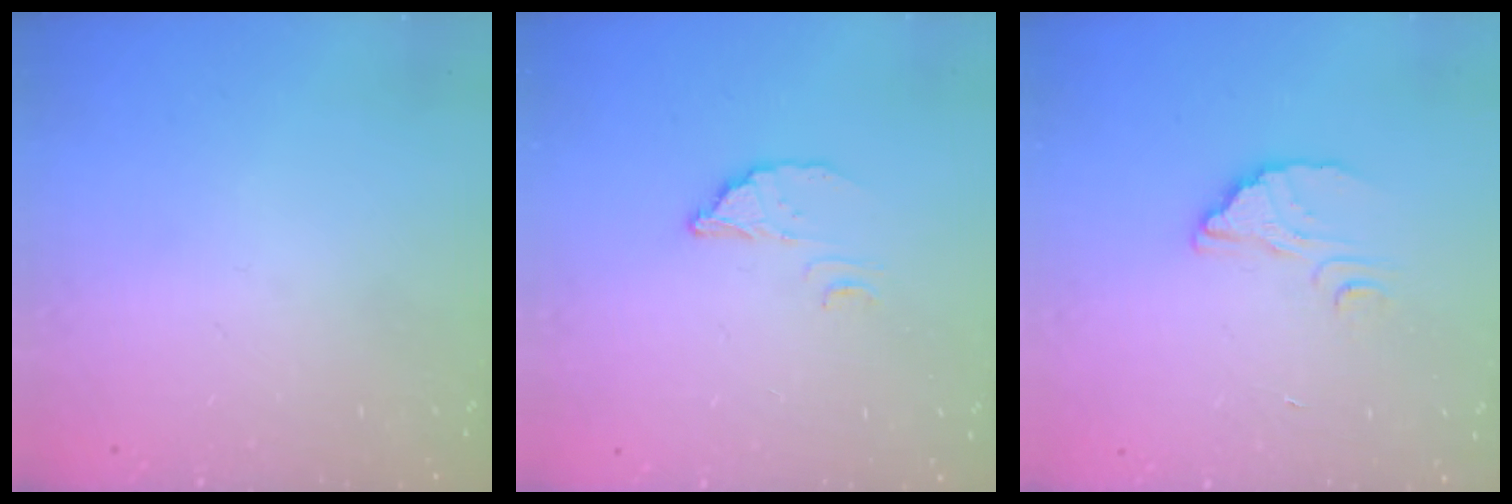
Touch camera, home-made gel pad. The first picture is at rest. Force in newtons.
{"total": 2.7, "press": 2.7, "slide": 0.2}
{"total": 2.7, "press": 2.7, "slide": 0.1}